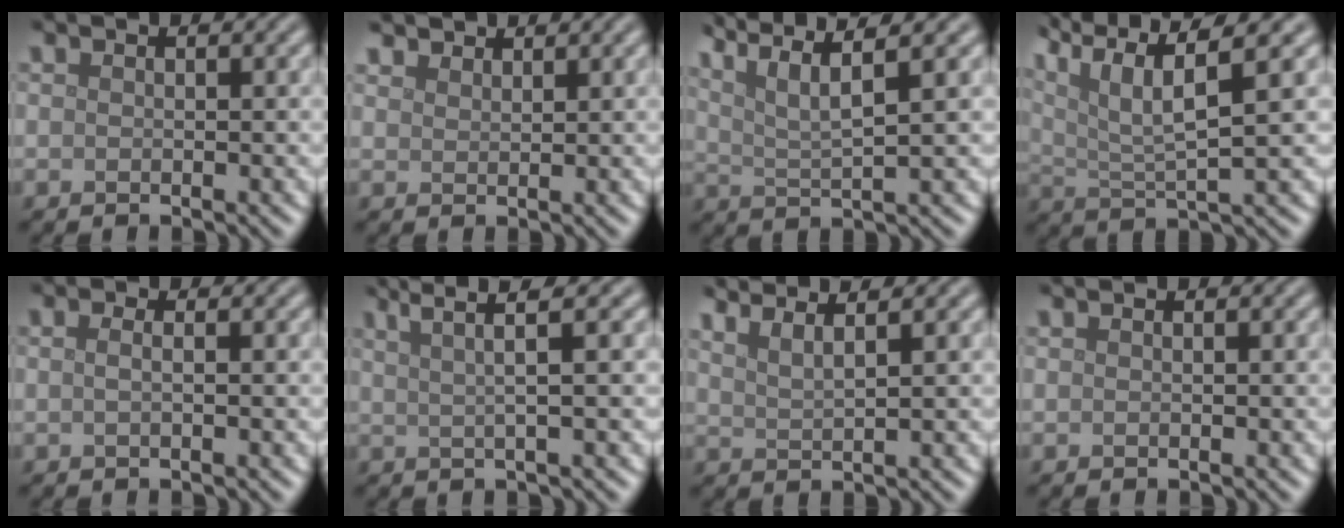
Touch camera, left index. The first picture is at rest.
{"total": 2.0, "force": [1.9, 0.6, 0.2], "torque": [-0.007, 0.003, 0.038]}
{"total": 6.8, "force": [4.5, 1.3, 4.9], "torque": [-0.082, 0.020, 0.066]}
{"total": 9.7, "force": [5.3, 2.6, 7.8], "torque": [-0.156, 0.020, 0.094]}
{"total": 1.3, "force": [0.3, 0.7, 1.1], "torque": [-0.010, -0.003, -0.009]}
{"total": 3.9, "force": [2.5, 0.4, 3.0], "torque": [-0.054, 0.009, 0.034]}
{"total": 4.0, "force": [3.1, 1.2, 2.2], "torque": [-0.015, 0.021, 0.025]}
{"total": 0.0}